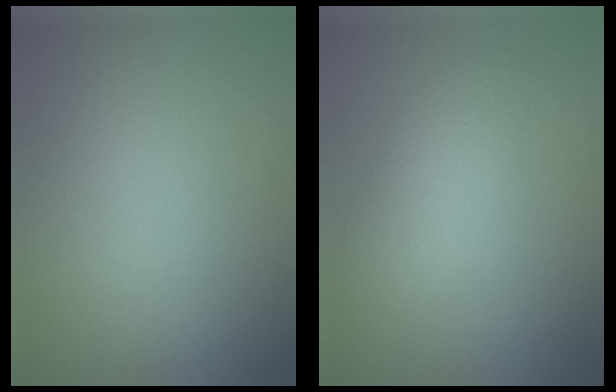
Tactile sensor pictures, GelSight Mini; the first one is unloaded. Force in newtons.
{"total": 2.8, "press": 2.8, "slide": 0.1}